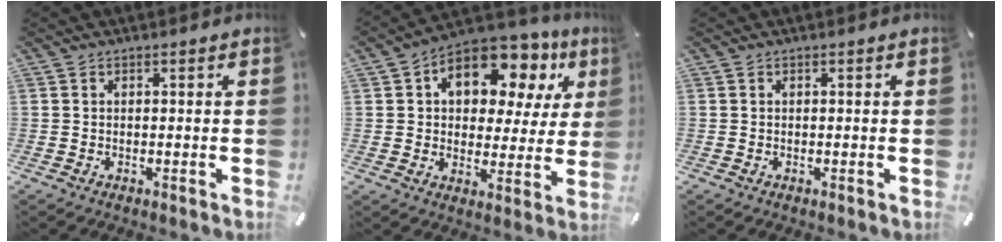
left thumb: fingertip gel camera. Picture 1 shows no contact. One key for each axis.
{"total": 13.2, "fx": 6.6, "fy": 8.7, "fz": 7.5, "tx": -0.116, "ty": -0.041, "tz": 0.115}
{"total": 0.0}